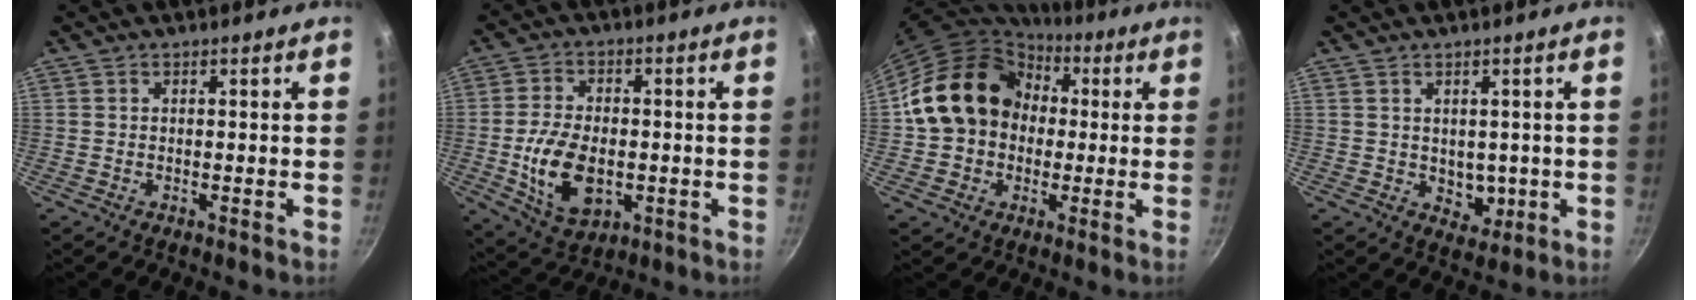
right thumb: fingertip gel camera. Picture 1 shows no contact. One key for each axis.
{"total": 12.5, "fx": -2.1, "fy": 7.8, "fz": 9.6, "tx": -0.168, "ty": 0.005, "tz": -0.027}
{"total": 18.0, "fx": 1.7, "fy": 14.8, "fz": 10.0, "tx": -0.150, "ty": 0.043, "tz": 0.020}
{"total": 4.5, "fx": 0.2, "fy": 3.6, "fz": 2.7, "tx": -0.016, "ty": -0.006, "tz": 0.013}